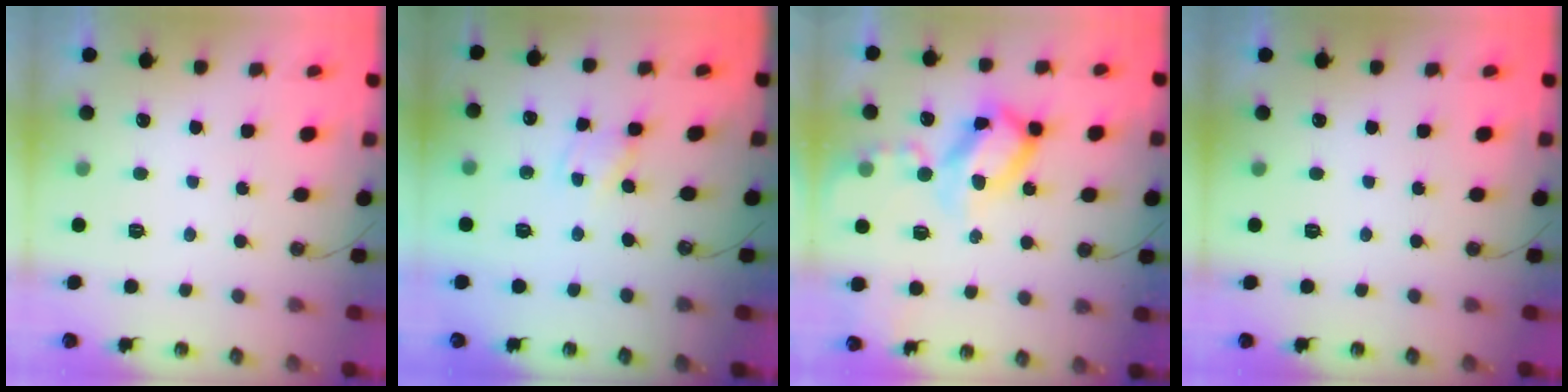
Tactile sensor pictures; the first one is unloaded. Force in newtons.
{"total": 1.1, "press": 1.1, "slide": 0.1}
{"total": 18.1, "press": 18.0, "slide": 2.4}
{"total": 0.0}